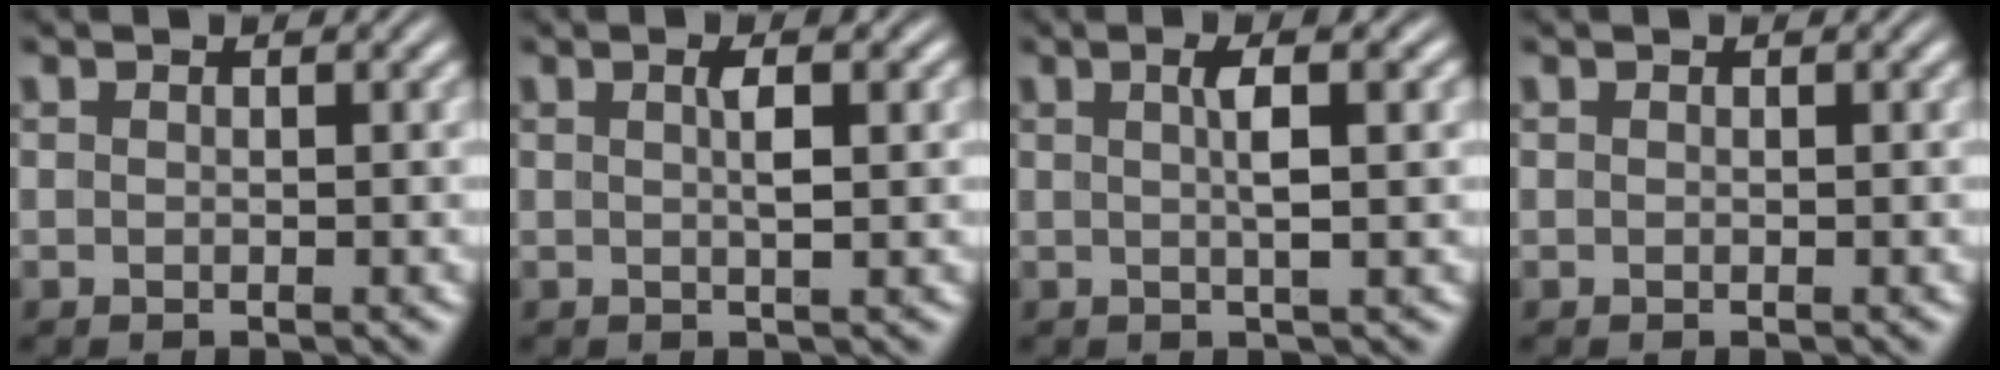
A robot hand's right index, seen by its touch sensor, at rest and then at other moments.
{"total": 2.0, "force": [0.3, 0.1, 1.9], "torque": [-0.032, -0.001, 0.005]}
{"total": 2.6, "force": [0.4, -0.1, 2.5], "torque": [-0.042, 0.001, 0.007]}
{"total": 0.0}